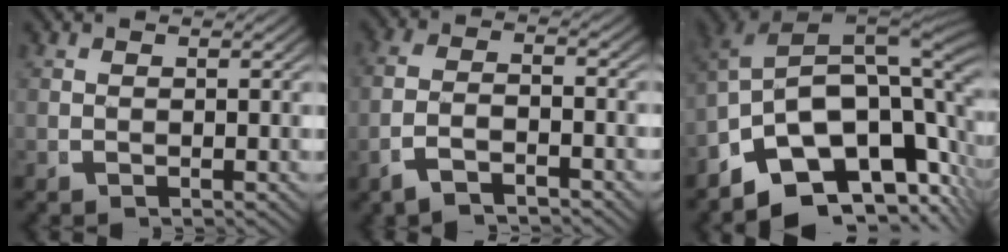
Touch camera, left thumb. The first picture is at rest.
{"total": 3.7, "force": [-1.8, 2.0, 2.5], "torque": [-0.057, -0.009, -0.029]}
{"total": 17.5, "force": [-1.5, 12.1, 12.5], "torque": [-0.229, -0.031, -0.027]}